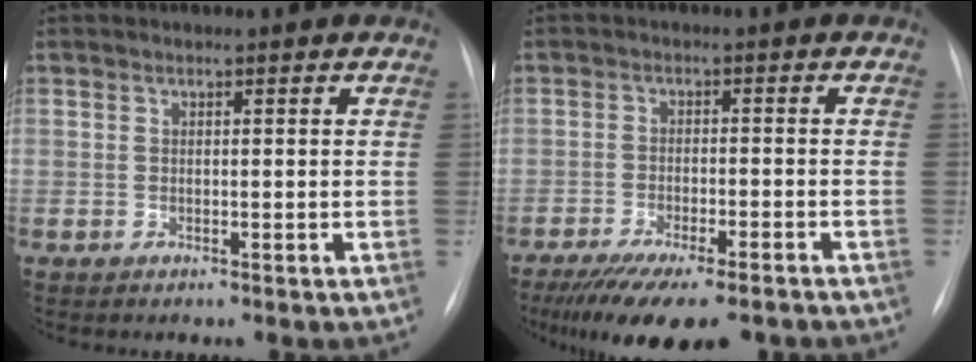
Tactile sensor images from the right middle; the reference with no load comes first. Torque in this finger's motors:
{"motor_torque": [1.10, -1.04, 0.27, 0.08]}